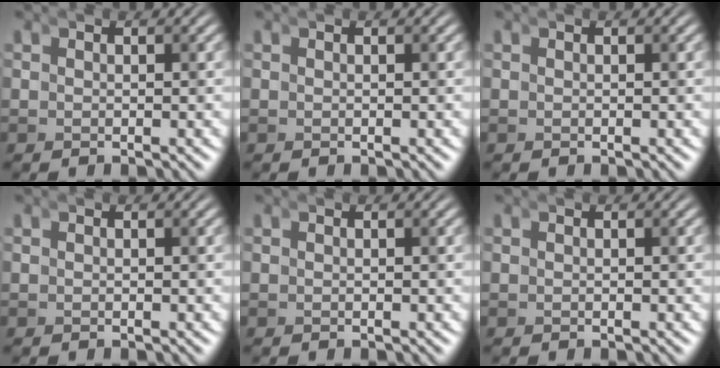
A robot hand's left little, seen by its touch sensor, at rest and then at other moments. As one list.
[{"total": 0.0}, {"total": 0.0}, {"total": 0.0}, {"total": 0.0}, {"total": 0.0}]